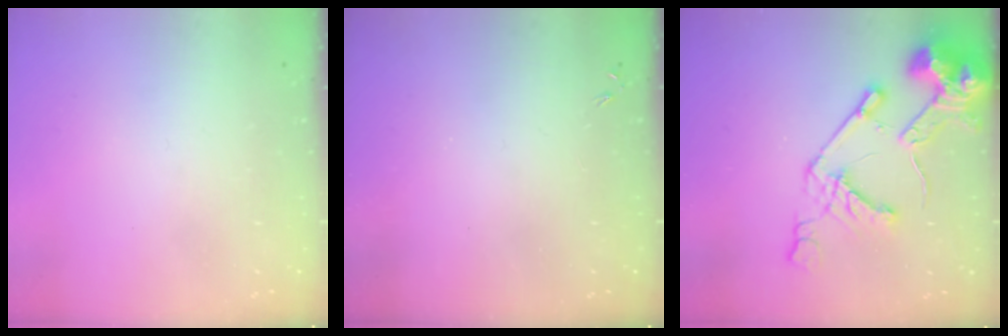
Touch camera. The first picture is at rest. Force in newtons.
{"total": 0.0}
{"total": 16.4, "press": 16.3, "slide": 1.8}